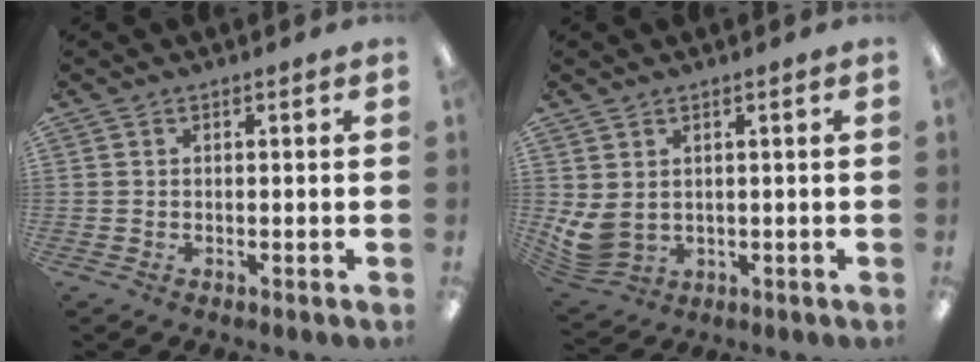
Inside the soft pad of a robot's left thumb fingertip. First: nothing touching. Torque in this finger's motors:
{"motor_torque": [-0.07, 0.29, 0.46, -0.49, 0.04]}